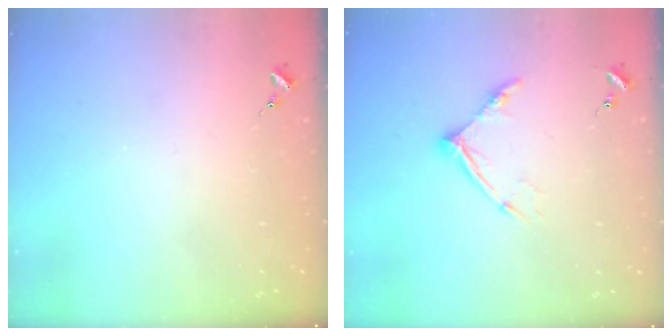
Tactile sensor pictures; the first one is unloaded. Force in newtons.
{"total": 10.5, "press": 10.5, "slide": 1.0}